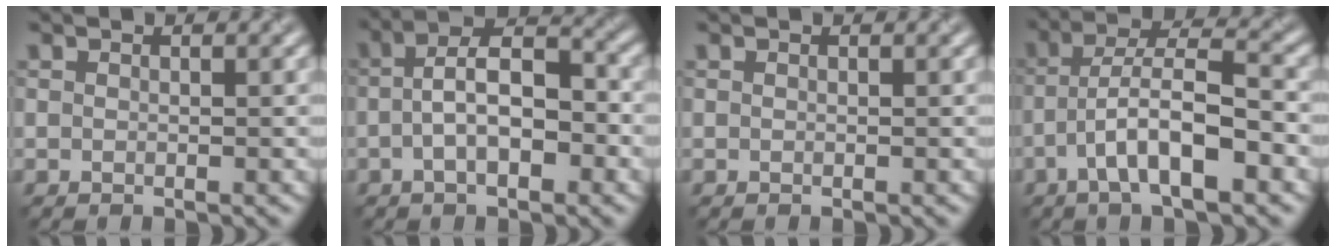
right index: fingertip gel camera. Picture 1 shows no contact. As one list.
[{"total": 5.1, "force": [-1.4, 2.0, 4.5], "torque": [-0.081, 0.016, -0.017]}, {"total": 0.0}, {"total": 6.9, "force": [-3.4, 1.6, 5.8], "torque": [-0.107, 0.022, -0.051]}]